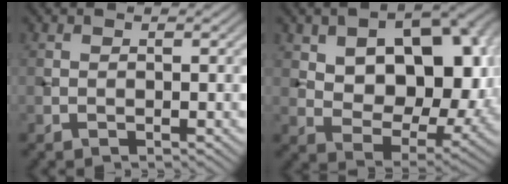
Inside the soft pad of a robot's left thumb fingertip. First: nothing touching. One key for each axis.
{"total": 13.5, "fx": 2.5, "fy": 8.5, "fz": 10.1, "tx": -0.145, "ty": -0.009, "tz": 0.046}